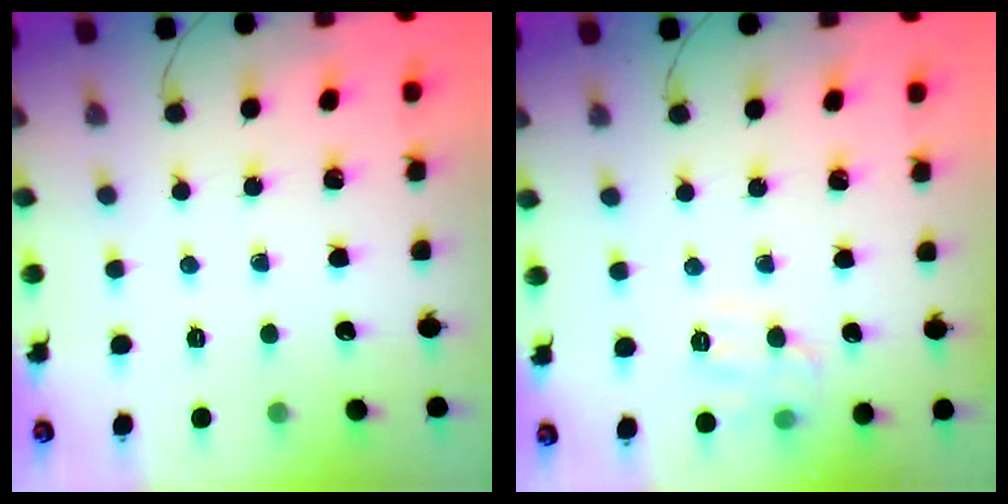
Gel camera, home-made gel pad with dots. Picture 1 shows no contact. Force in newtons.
{"total": 9.1, "press": 9.1, "slide": 0.4}